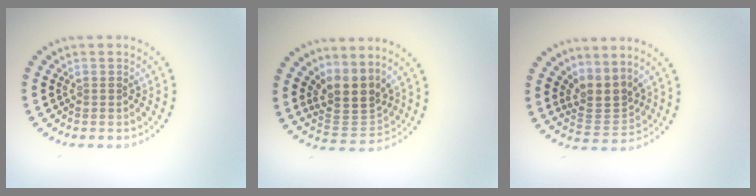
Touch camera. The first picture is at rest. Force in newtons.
{"total": 3.8, "press": 3.1, "slide": 2.2}
{"total": 3.0, "press": 2.1, "slide": 2.1}